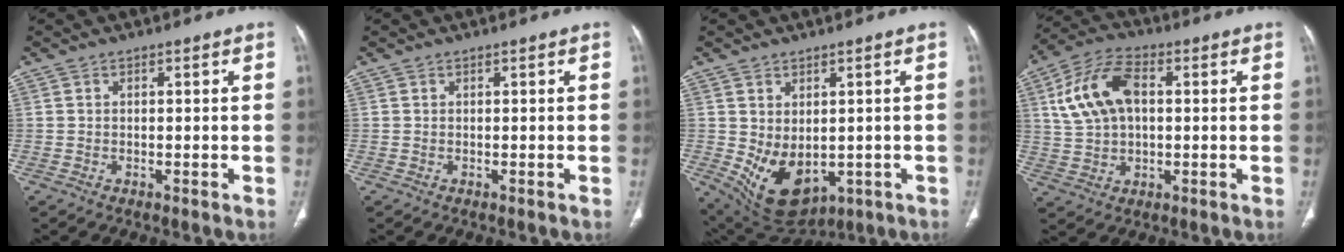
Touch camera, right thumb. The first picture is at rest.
{"total": 0.0}
{"total": 11.1, "force": [-1.7, 7.2, 8.2], "torque": [-0.124, -0.007, 0.006]}
{"total": 12.6, "force": [2.5, 7.7, 9.8], "torque": [-0.188, 0.019, 0.044]}